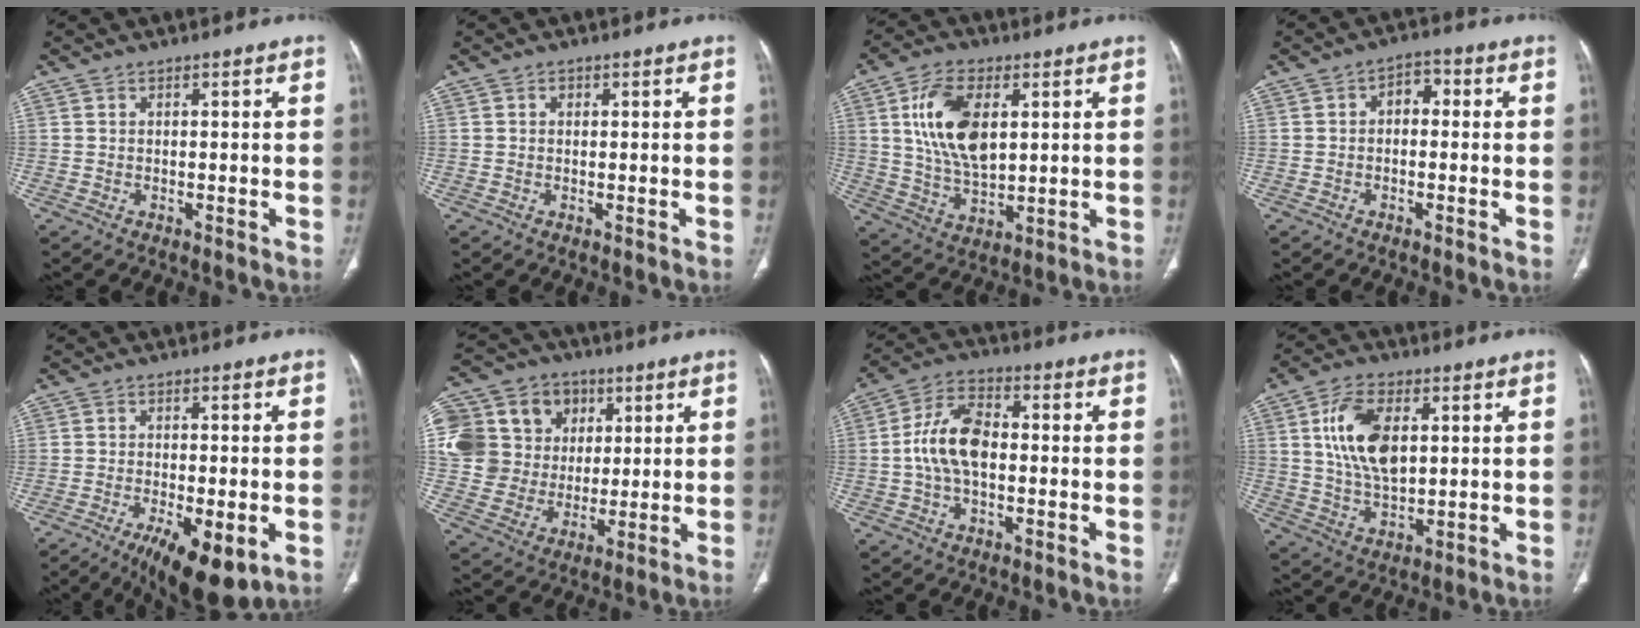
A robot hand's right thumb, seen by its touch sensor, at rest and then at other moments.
{"total": 0.8, "force": [0.2, 0.6, 0.3], "torque": [-0.001, 0.002, 0.003]}
{"total": 13.9, "force": [3.6, 7.6, 11.1], "torque": [-0.201, -0.012, 0.073]}
{"total": 3.6, "force": [0.0, 2.5, 2.6], "torque": [-0.019, 0.017, -0.013]}
{"total": 12.6, "force": [-5.6, 4.5, 10.3], "torque": [-0.156, -0.007, -0.080]}
{"total": 22.4, "force": [6.0, 19.1, 10.1], "torque": [-0.192, 0.038, 0.120]}
{"total": 10.4, "force": [-0.4, 6.0, 8.5], "torque": [-0.165, 0.027, -0.015]}
{"total": 12.6, "force": [3.0, 7.1, 10.0], "torque": [-0.179, -0.008, 0.059]}